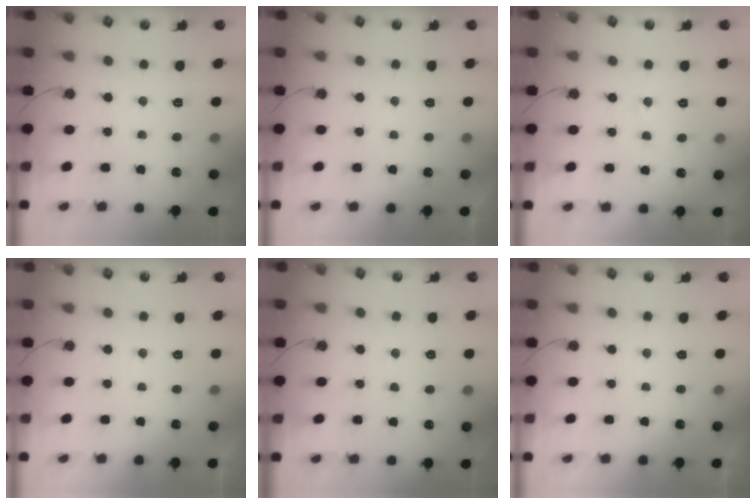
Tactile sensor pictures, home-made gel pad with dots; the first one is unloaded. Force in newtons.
{"total": 0.0}
{"total": 4.4, "press": 4.3, "slide": 0.7}
{"total": 0.0}
{"total": 4.8, "press": 4.8, "slide": 0.7}
{"total": 0.0}